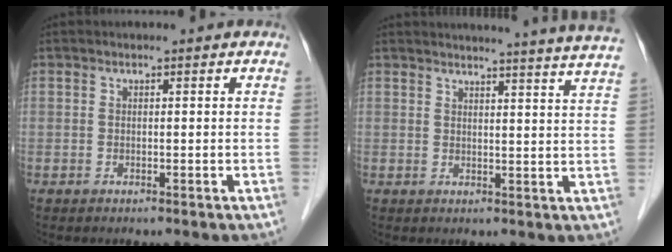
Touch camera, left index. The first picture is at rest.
{"total": 15.2, "force": [14.6, -1.8, 3.9], "torque": [-0.055, -0.076, 0.151]}